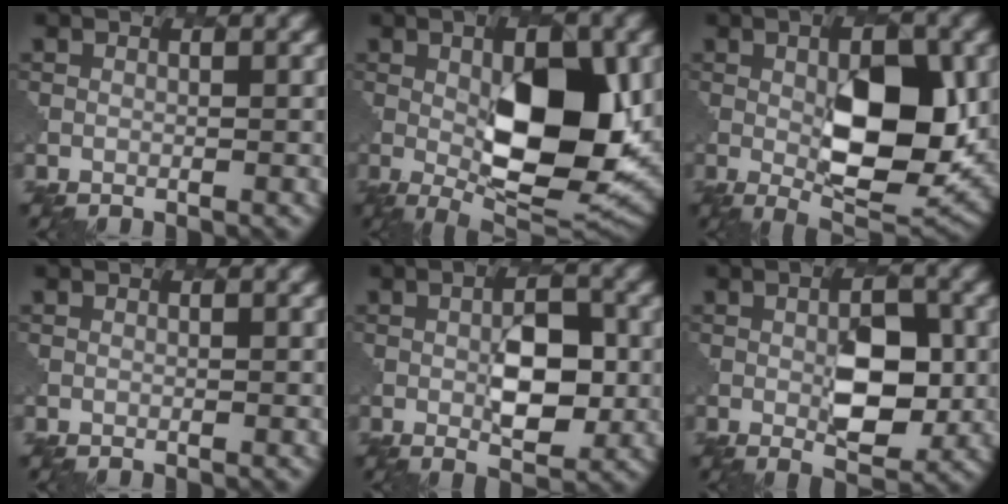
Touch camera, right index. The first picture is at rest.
{"total": 11.6, "force": [0.0, 4.6, 10.7], "torque": [-0.154, -0.006, 0.005]}
{"total": 9.8, "force": [0.0, 3.9, 9.0], "torque": [-0.131, -0.007, 0.009]}
{"total": 0.0}
{"total": 4.7, "force": [-0.1, 2.2, 4.2], "torque": [-0.065, -0.002, 0.000]}
{"total": 5.1, "force": [-0.1, 2.3, 4.6], "torque": [-0.068, -0.004, 0.001]}